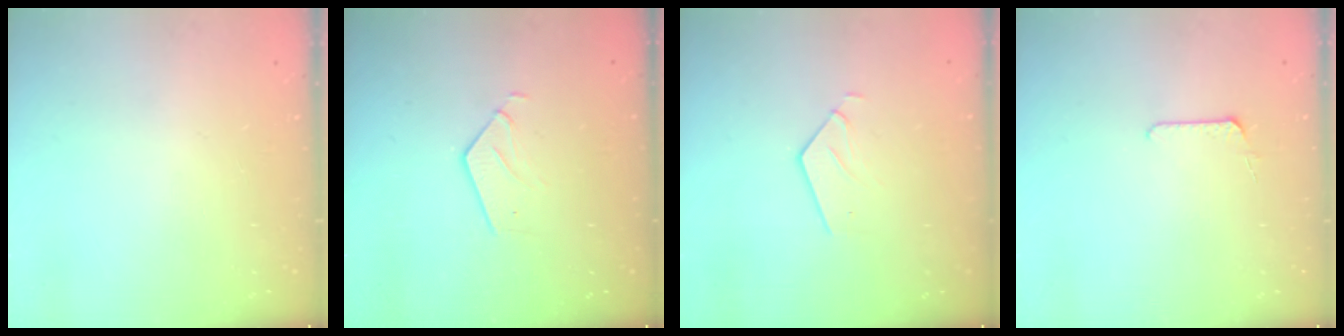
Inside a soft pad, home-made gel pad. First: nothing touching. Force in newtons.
{"total": 3.2, "press": 3.2, "slide": 0.2}
{"total": 3.5, "press": 3.5, "slide": 0.3}
{"total": 5.5, "press": 5.5, "slide": 0.5}